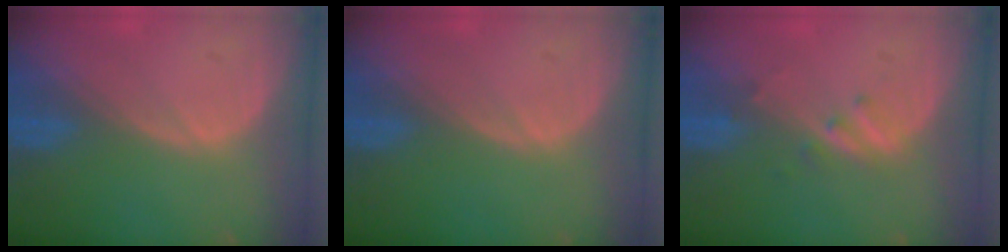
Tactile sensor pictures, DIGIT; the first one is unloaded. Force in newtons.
{"total": 0.0}
{"total": 2.5, "press": 2.2, "slide": 1.2}